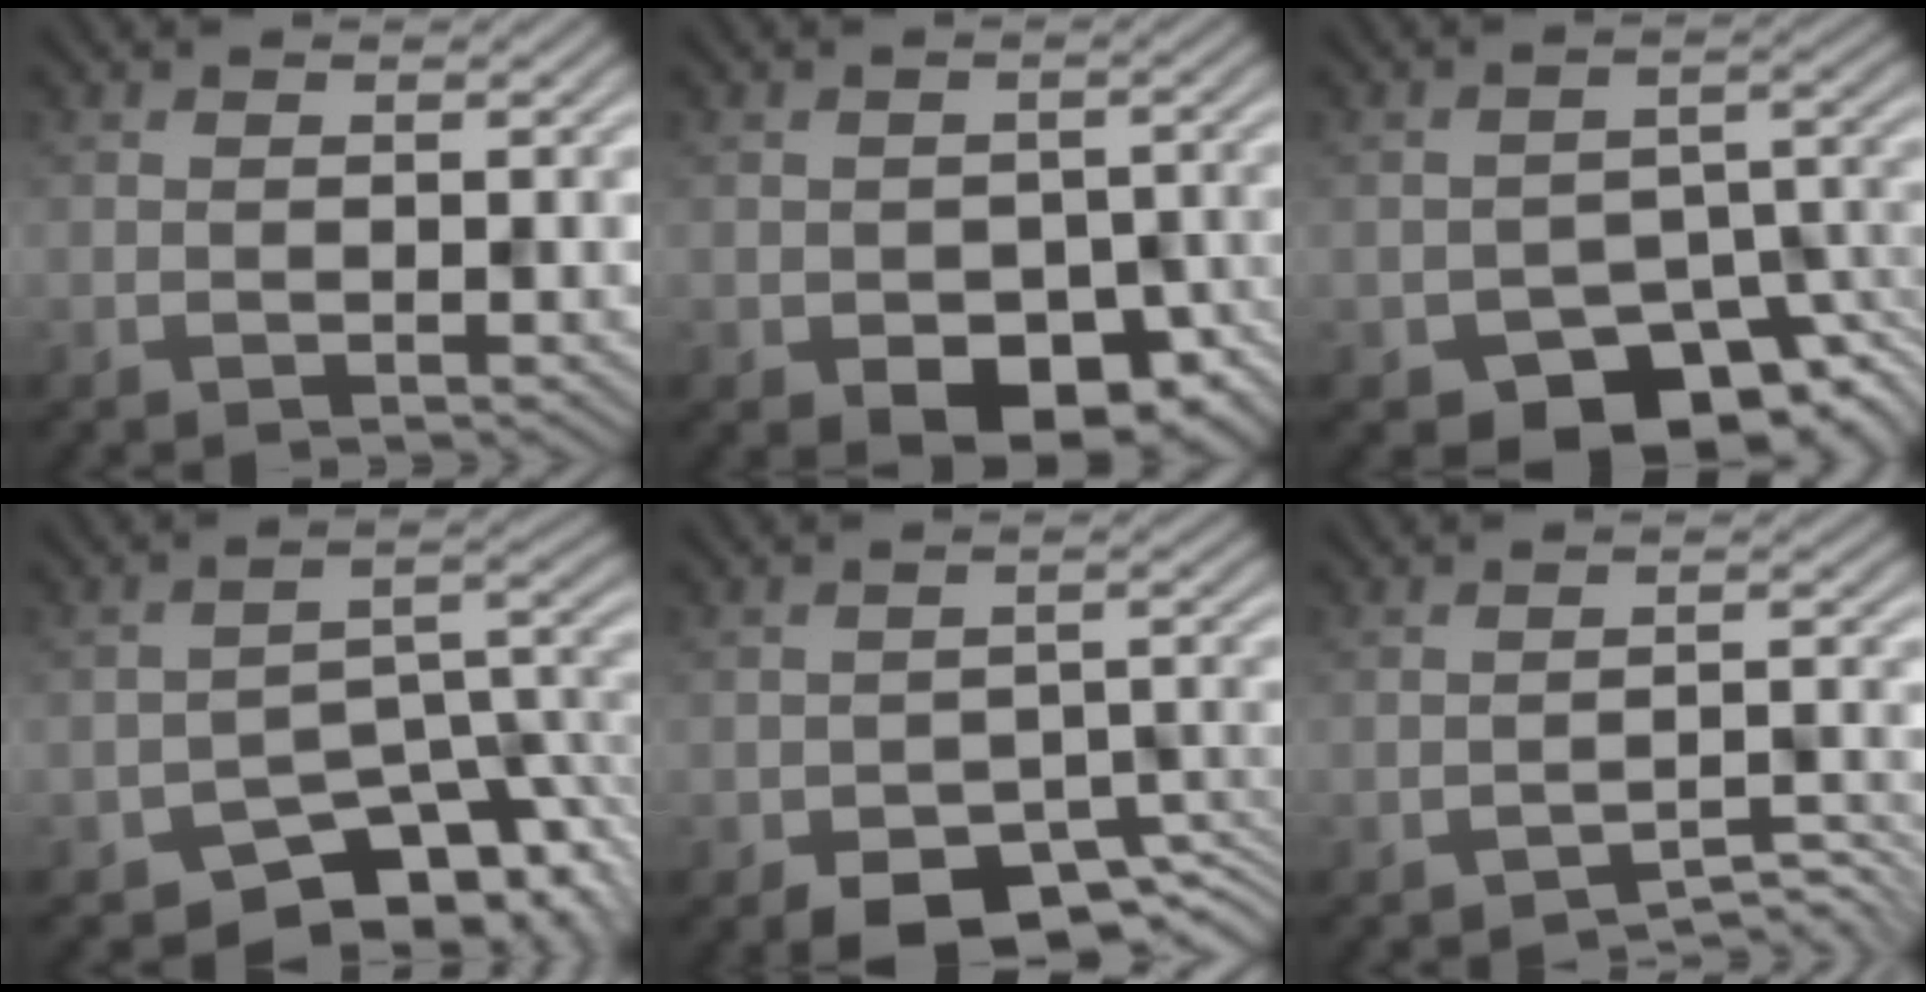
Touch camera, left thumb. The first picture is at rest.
{"total": 8.5, "force": [-3.8, 5.4, 5.2], "torque": [-0.089, -0.034, -0.037]}
{"total": 10.2, "force": [-6.3, 5.5, 5.7], "torque": [-0.080, -0.024, -0.100]}
{"total": 9.6, "force": [-7.0, 4.7, 4.6], "torque": [-0.051, -0.018, -0.115]}
{"total": 7.8, "force": [-5.4, 3.8, 4.2], "torque": [-0.049, -0.015, -0.085]}
{"total": 3.3, "force": [-2.9, 0.6, 1.5], "torque": [-0.020, 0.006, -0.044]}